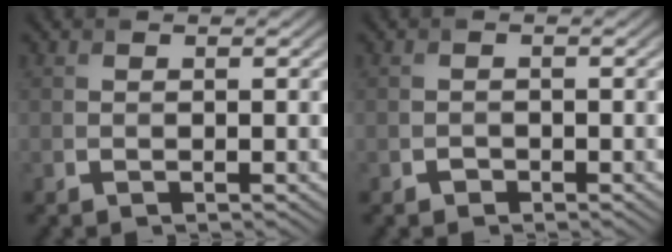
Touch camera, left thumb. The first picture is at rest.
{"total": 0.8, "force": [-0.6, 0.5, 0.1], "torque": [-0.001, -0.002, -0.011]}